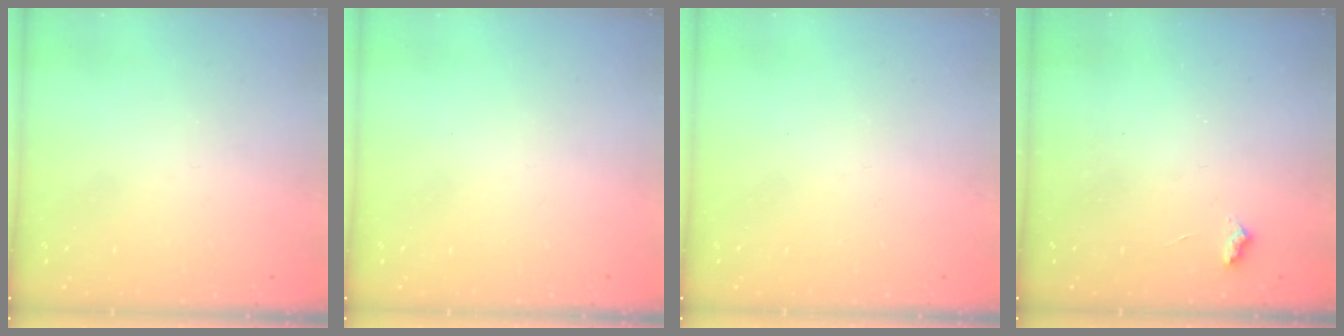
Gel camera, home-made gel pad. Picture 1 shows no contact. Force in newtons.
{"total": 0.0}
{"total": 0.0}
{"total": 3.0, "press": 2.9, "slide": 0.5}